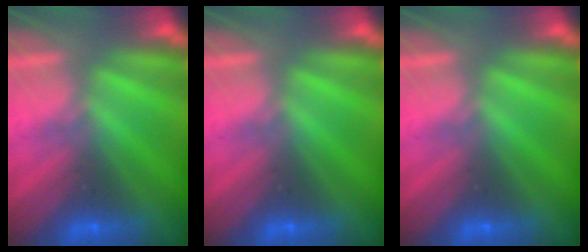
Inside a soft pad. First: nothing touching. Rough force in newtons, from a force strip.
{"total": 0.0}
{"total": 0.0}